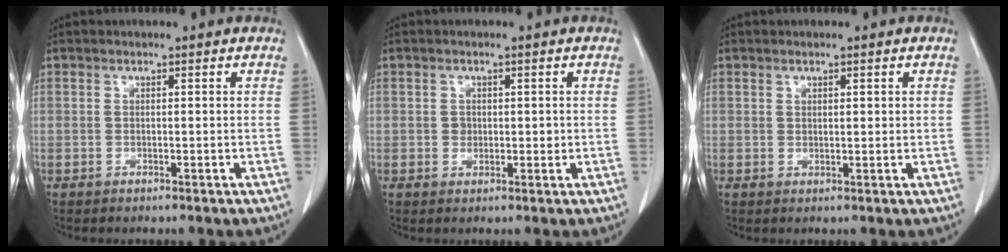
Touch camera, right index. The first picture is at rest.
{"total": 2.1, "force": [0.1, 1.7, 1.3], "torque": [-0.021, 0.002, 0.003]}
{"total": 1.3, "force": [0.5, 0.6, 1.1], "torque": [-0.020, -0.003, 0.008]}